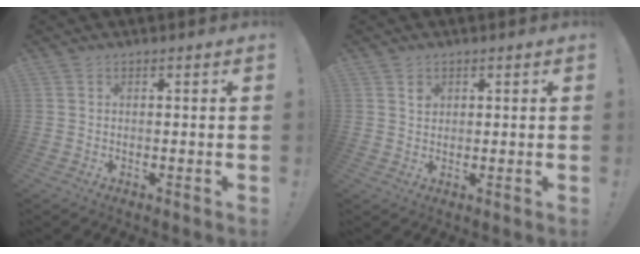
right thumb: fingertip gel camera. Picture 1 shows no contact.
{"total": 1.9, "force": [1.1, 1.5, 0.6], "torque": [0.006, -0.007, 0.016]}